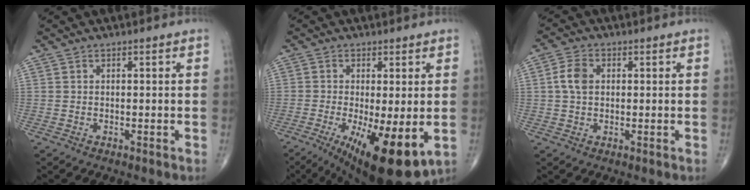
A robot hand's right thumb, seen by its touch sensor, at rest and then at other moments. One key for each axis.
{"total": 14.9, "fx": -4.3, "fy": 4.5, "fz": 13.6, "tx": -0.198, "ty": -0.024, "tz": -0.054}
{"total": 4.5, "fx": 0.6, "fy": 3.1, "fz": 3.3, "tx": -0.068, "ty": 0.006, "tz": 0.007}